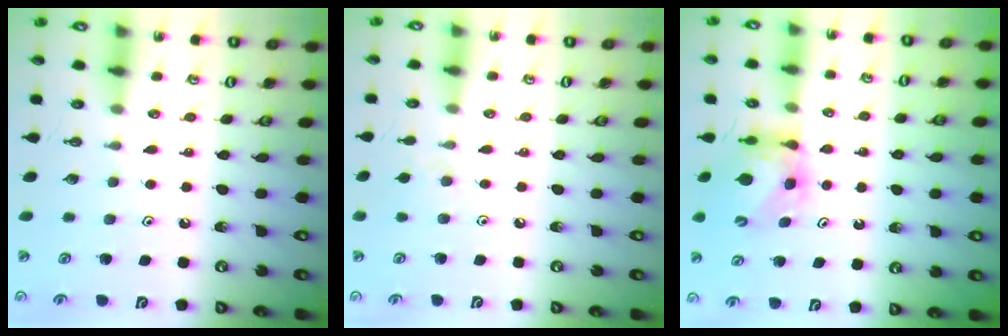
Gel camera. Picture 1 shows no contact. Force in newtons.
{"total": 3.7, "press": 3.7, "slide": 0.7}
{"total": 5.5, "press": 5.5, "slide": 0.7}